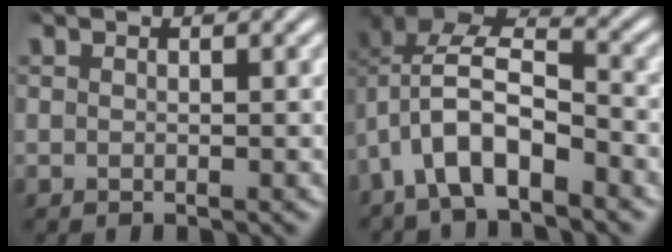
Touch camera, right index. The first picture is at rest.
{"total": 8.6, "force": [-0.6, 6.7, 5.4], "torque": [-0.118, -0.016, -0.021]}